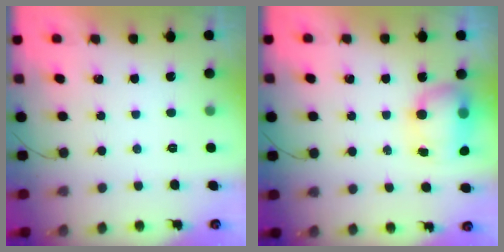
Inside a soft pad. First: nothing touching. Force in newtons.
{"total": 8.2, "press": 8.1, "slide": 1.3}